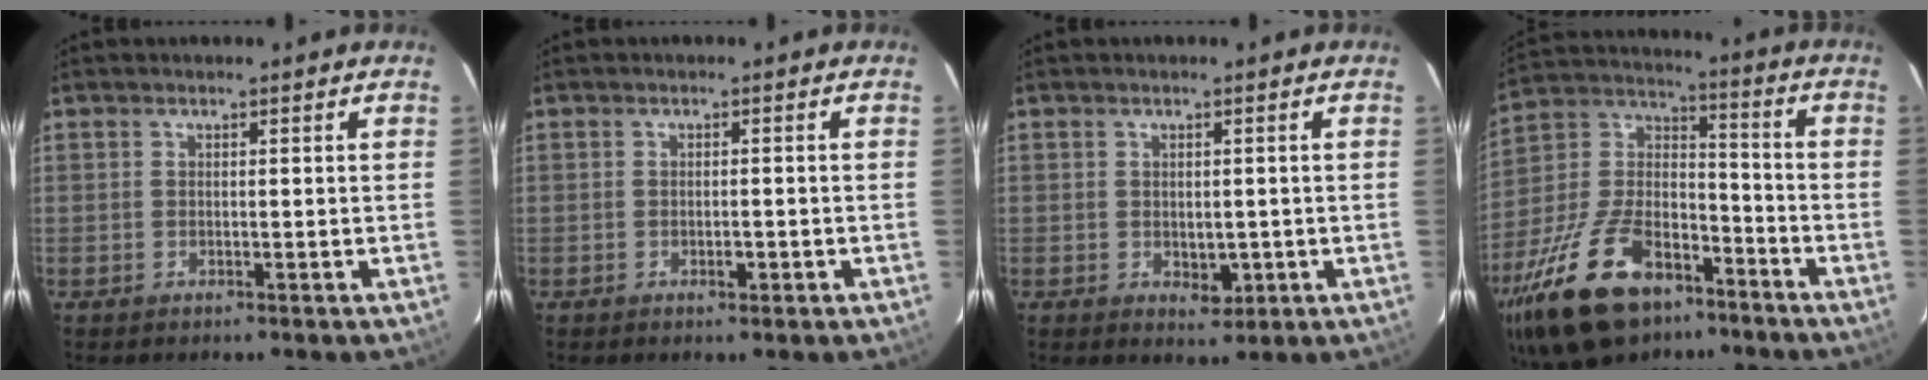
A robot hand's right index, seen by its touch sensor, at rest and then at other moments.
{"total": 1.3, "force": [-0.7, 0.4, 1.1], "torque": [-0.019, -0.001, -0.008]}
{"total": 3.0, "force": [-0.6, 1.8, 2.3], "torque": [-0.030, -0.003, 0.001]}
{"total": 22.1, "force": [-14.5, 10.5, 12.9], "torque": [-0.310, 0.009, -0.258]}